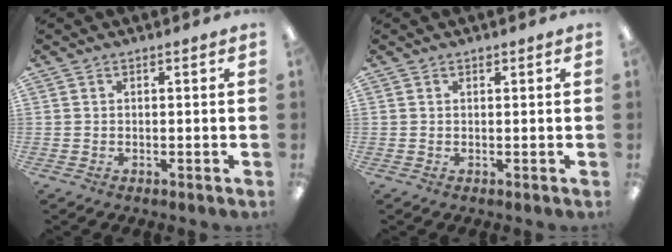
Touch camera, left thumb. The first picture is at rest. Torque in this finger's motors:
{"motor_torque": [0.28, 0.14, 0.44, -0.17, -0.01]}